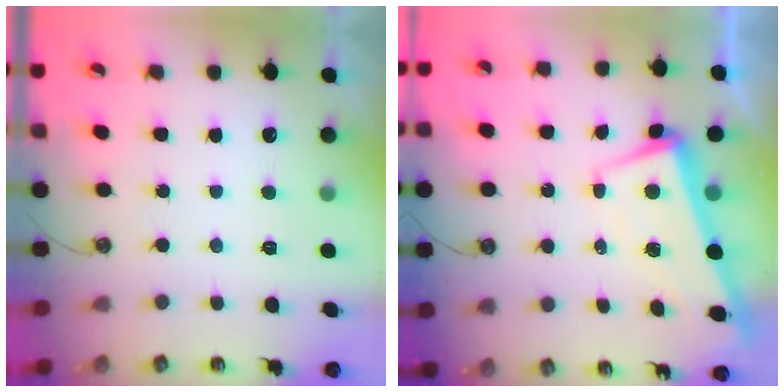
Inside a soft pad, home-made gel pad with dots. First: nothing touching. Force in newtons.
{"total": 1.7, "press": 1.0, "slide": 1.4}